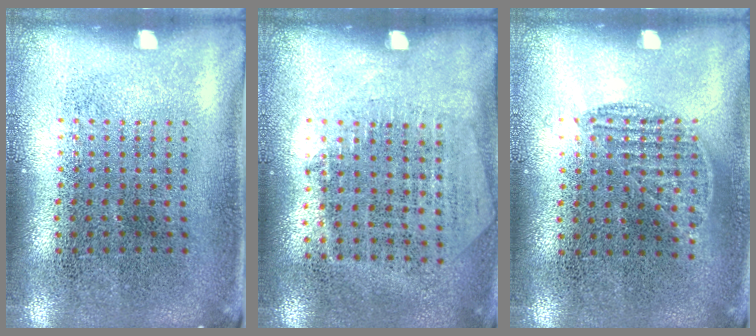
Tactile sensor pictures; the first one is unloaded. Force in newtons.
{"total": 1.3, "press": 1.1, "slide": 0.6}
{"total": 0.7, "press": 0.6, "slide": 0.4}